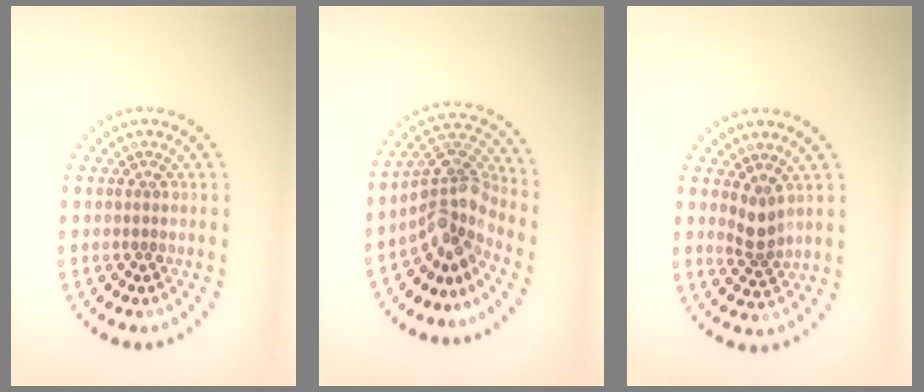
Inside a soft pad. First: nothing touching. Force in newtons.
{"total": 4.2, "press": 3.2, "slide": 2.8}
{"total": 2.1, "press": 1.5, "slide": 1.5}